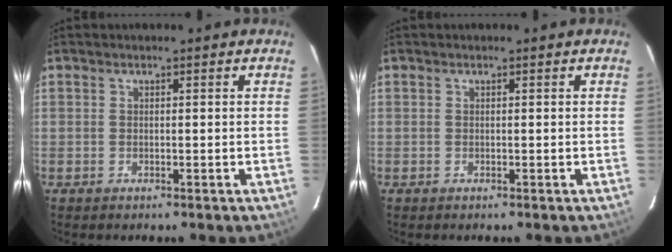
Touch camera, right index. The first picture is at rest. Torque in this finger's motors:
{"motor_torque": [-0.01, 0.01, 0.00, 0.00]}